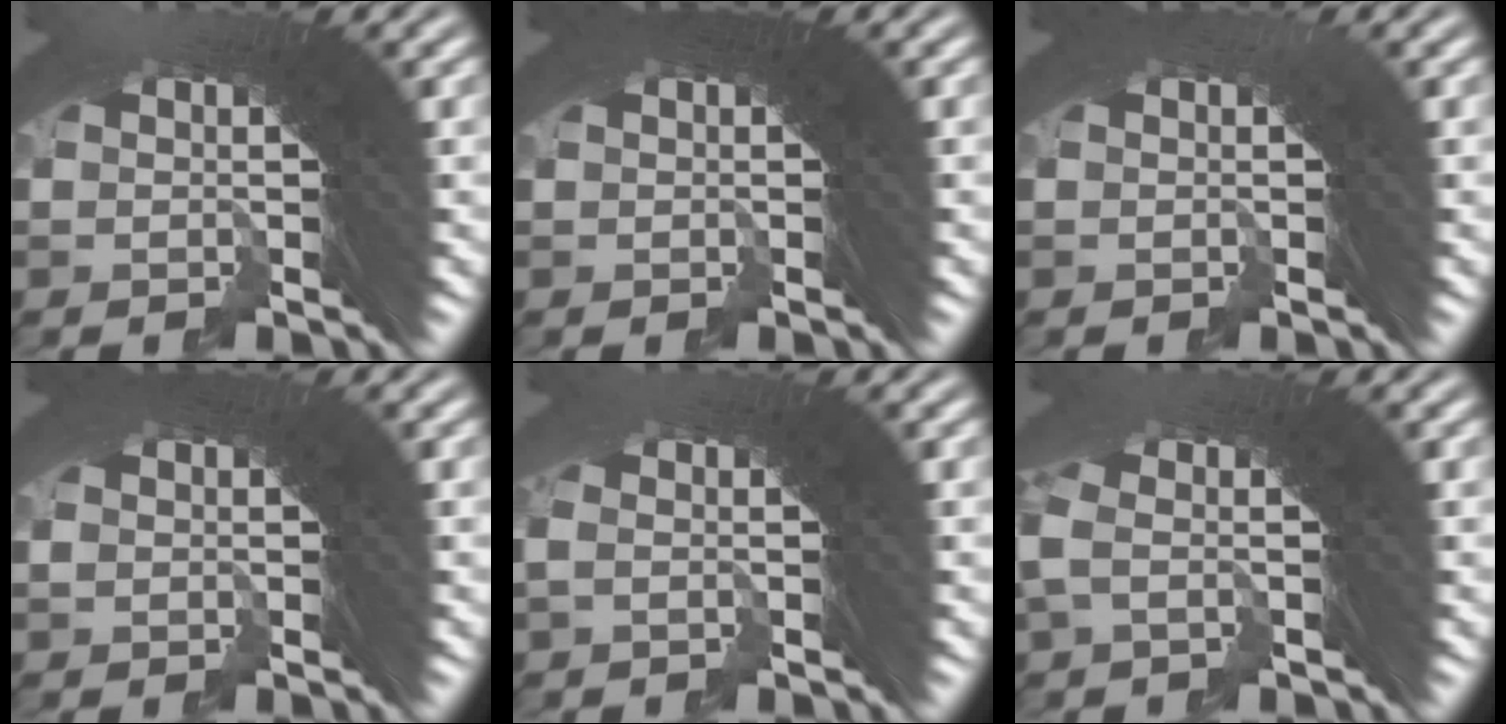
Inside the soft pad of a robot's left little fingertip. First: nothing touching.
{"total": 0.0}
{"total": 0.7, "force": [-0.5, 0.4, 0.3], "torque": [-0.011, -0.007, -0.009]}
{"total": 0.7, "force": [-0.4, -0.5, -0.3], "torque": [0.011, 0.006, -0.009]}
{"total": 1.0, "force": [-0.6, -0.8, 0.2], "torque": [0.001, 0.014, -0.014]}
{"total": 1.2, "force": [-0.4, -0.4, 1.1], "torque": [-0.016, 0.015, -0.012]}